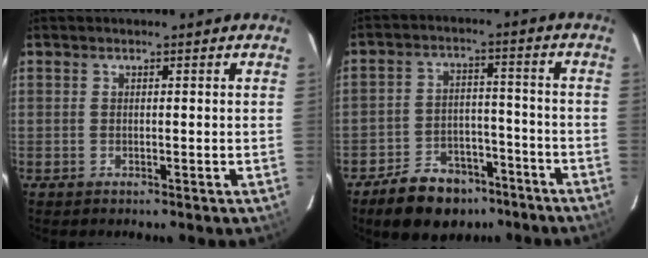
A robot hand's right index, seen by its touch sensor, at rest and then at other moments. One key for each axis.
{"total": 12.9, "fx": -9.4, "fy": 7.2, "fz": 5.1, "tx": -0.117, "ty": 0.017, "tz": -0.129}